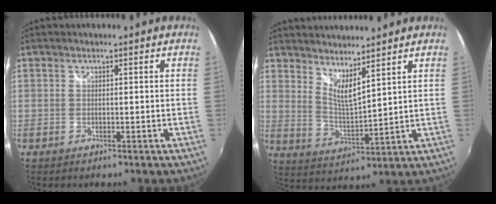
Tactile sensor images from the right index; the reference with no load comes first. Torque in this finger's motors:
{"motor_torque": [-0.02, 0.12, 0.12, 0.02]}